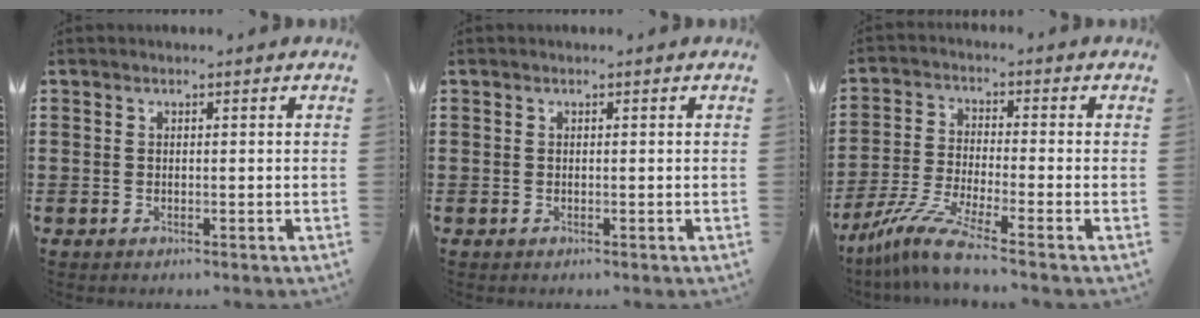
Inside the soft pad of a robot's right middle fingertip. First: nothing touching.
{"total": 0.0}
{"total": 7.3, "force": [-5.8, 0.1, 4.5], "torque": [-0.113, -0.022, -0.117]}